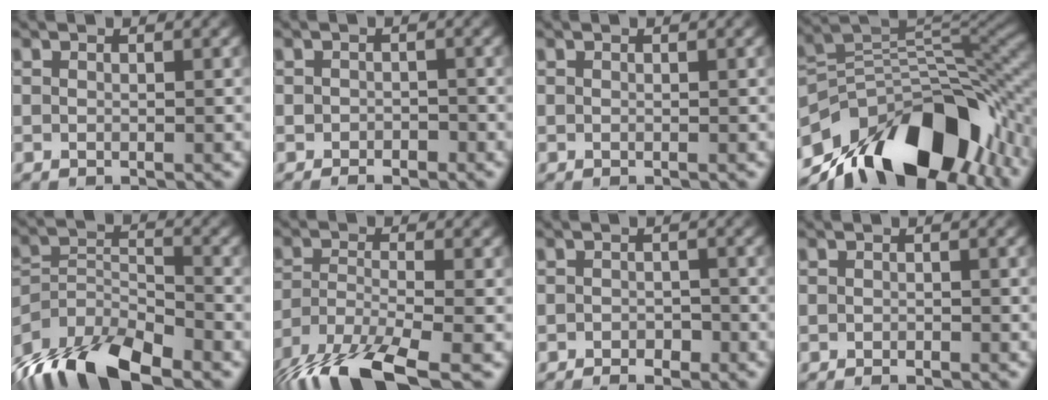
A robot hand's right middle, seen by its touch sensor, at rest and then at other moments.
{"total": 1.2, "force": [-0.9, 0.7, 0.4], "torque": [-0.005, 0.000, -0.017]}
{"total": 0.0}
{"total": 14.2, "force": [-9.2, 6.8, 8.4], "torque": [-0.129, 0.024, -0.167]}
{"total": 11.0, "force": [-8.6, 3.8, 5.8], "torque": [-0.111, -0.004, -0.167]}
{"total": 9.3, "force": [-6.7, 2.5, 6.0], "torque": [-0.122, -0.016, -0.131]}
{"total": 1.5, "force": [-1.2, 0.7, 0.7], "torque": [-0.008, 0.000, -0.021]}
{"total": 0.6, "force": [-0.5, 0.1, 0.3], "torque": [-0.002, -0.001, -0.008]}